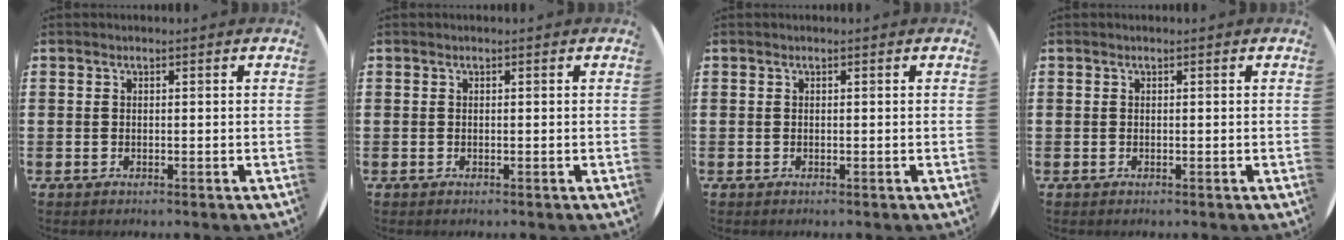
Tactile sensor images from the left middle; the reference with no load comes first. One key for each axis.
{"total": 0.0}
{"total": 0.0}
{"total": 0.0}